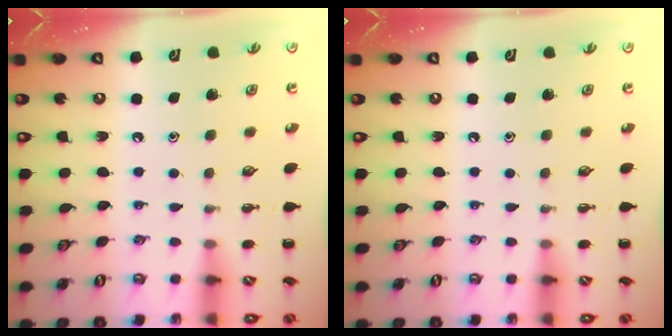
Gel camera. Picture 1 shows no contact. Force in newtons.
{"total": 0.0}